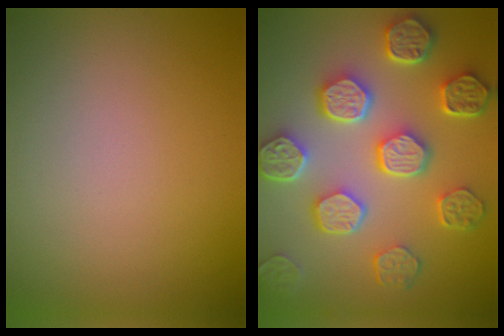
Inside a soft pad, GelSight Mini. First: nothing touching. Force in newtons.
{"total": 8.1, "press": 6.3, "slide": 5.1}